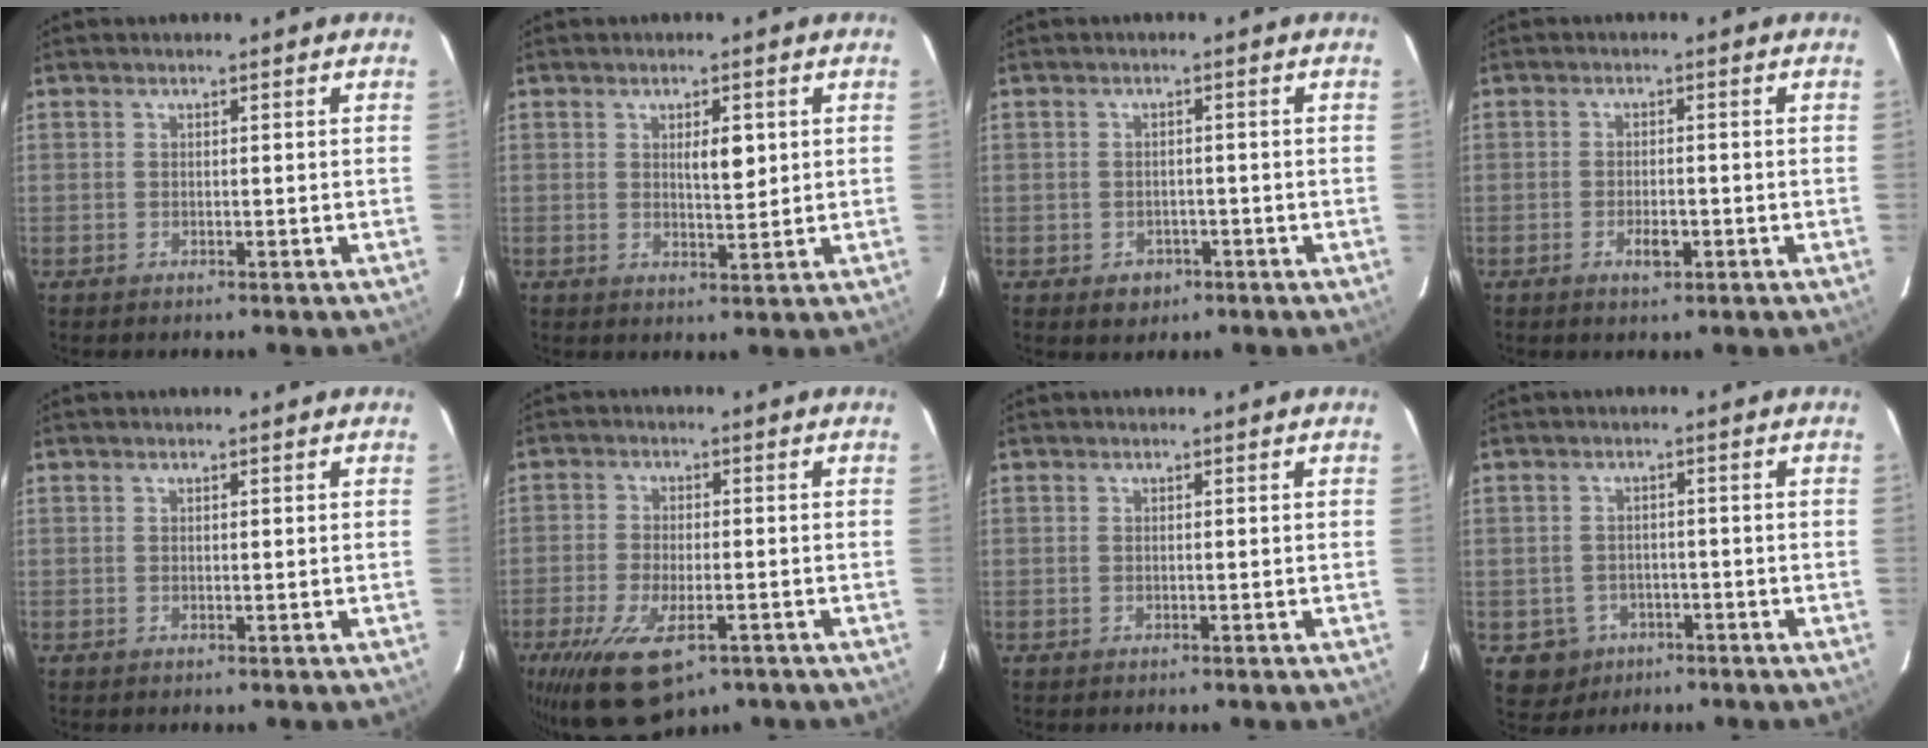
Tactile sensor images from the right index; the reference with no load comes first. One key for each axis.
{"total": 3.6, "fx": 1.1, "fy": 1.2, "fz": 3.2, "tx": -0.050, "ty": -0.002, "tz": 0.018}
{"total": 2.8, "fx": -1.4, "fy": 2.3, "fz": 1.0, "tx": -0.010, "ty": 0.005, "tz": -0.012}
{"total": 2.7, "fx": -1.2, "fy": 0.8, "fz": 2.2, "tx": -0.040, "ty": 0.000, "tz": -0.018}
{"total": 0.0}
{"total": 11.2, "fx": -6.4, "fy": 4.3, "fz": 8.1, "tx": -0.157, "ty": -0.022, "tz": -0.104}
{"total": 0.0}
{"total": 4.5, "fx": -1.9, "fy": 4.1, "fz": 0.4, "tx": -0.007, "ty": 0.009, "tz": -0.022}